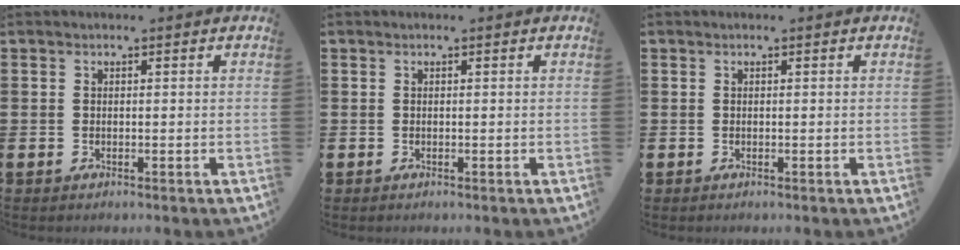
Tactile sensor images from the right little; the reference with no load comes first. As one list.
[{"total": 0.0}, {"total": 0.0}]